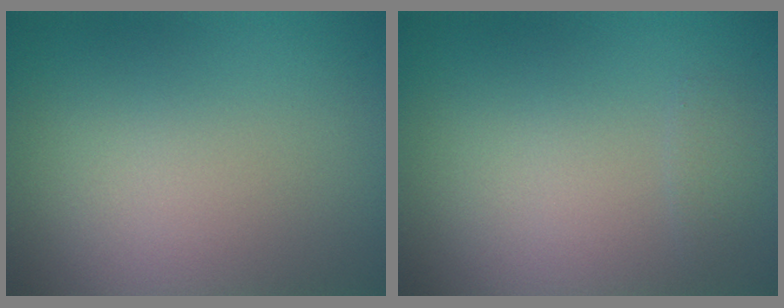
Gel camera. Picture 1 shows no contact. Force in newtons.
{"total": 0.6, "press": 0.6, "slide": 0.0}